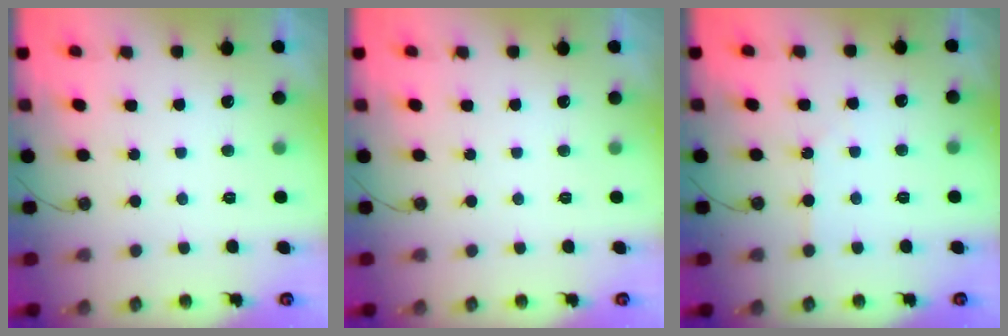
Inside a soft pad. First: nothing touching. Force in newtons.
{"total": 0.0}
{"total": 4.2, "press": 4.2, "slide": 0.6}